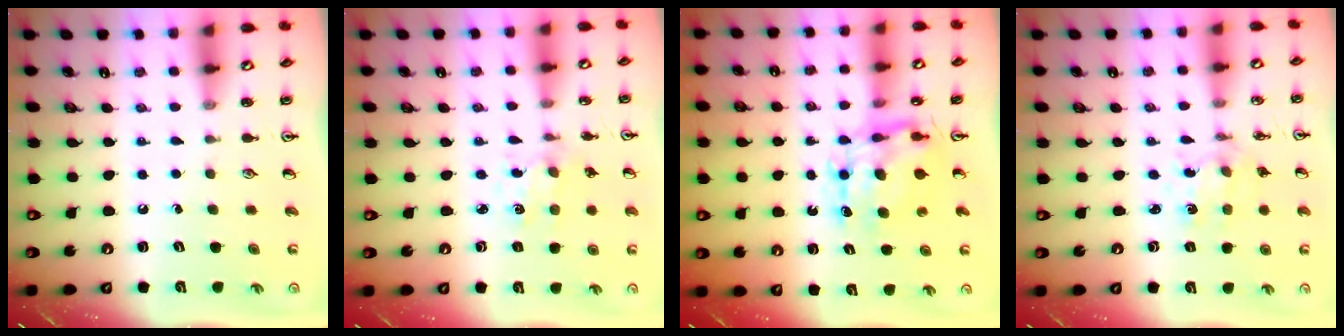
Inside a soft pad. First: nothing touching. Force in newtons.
{"total": 1.1, "press": 1.1, "slide": 0.3}
{"total": 8.7, "press": 8.7, "slide": 0.6}
{"total": 2.7, "press": 2.7, "slide": 0.3}